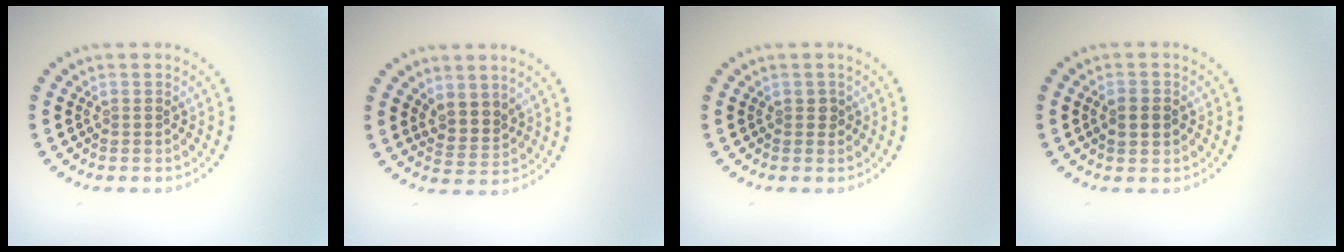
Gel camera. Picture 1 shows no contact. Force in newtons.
{"total": 2.4, "press": 1.9, "slide": 1.4}
{"total": 0.8, "press": 0.8, "slide": 0.2}
{"total": 2.6, "press": 2.5, "slide": 0.1}